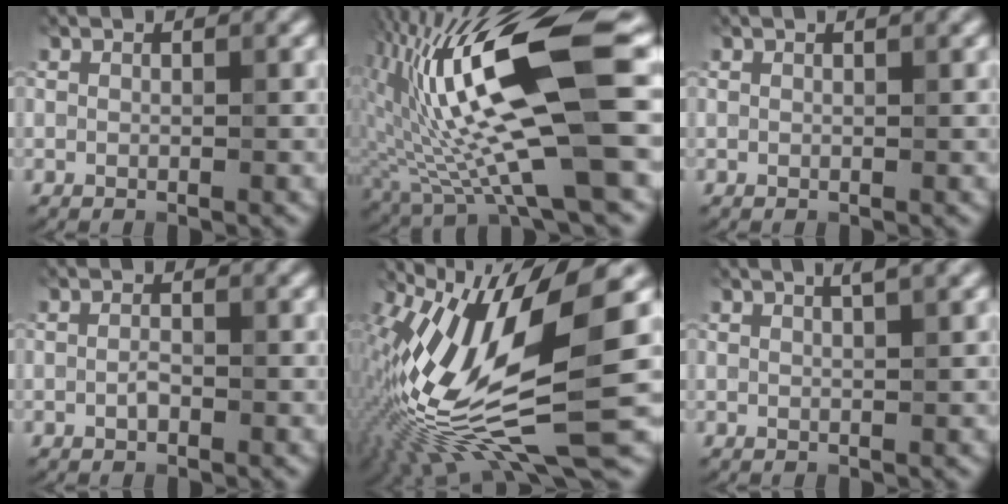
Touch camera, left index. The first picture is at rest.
{"total": 14.9, "force": [1.0, 3.7, 14.4], "torque": [-0.268, 0.003, 0.022]}
{"total": 1.1, "force": [0.6, 0.4, 0.8], "torque": [-0.003, 0.000, 0.000]}
{"total": 0.5, "force": [-0.5, 0.1, 0.2], "torque": [-0.009, 0.000, -0.003]}
{"total": 15.2, "force": [0.1, 5.3, 14.2], "torque": [-0.291, 0.003, 0.012]}
{"total": 2.3, "force": [1.4, 0.6, 1.7], "torque": [-0.004, 0.009, 0.002]}